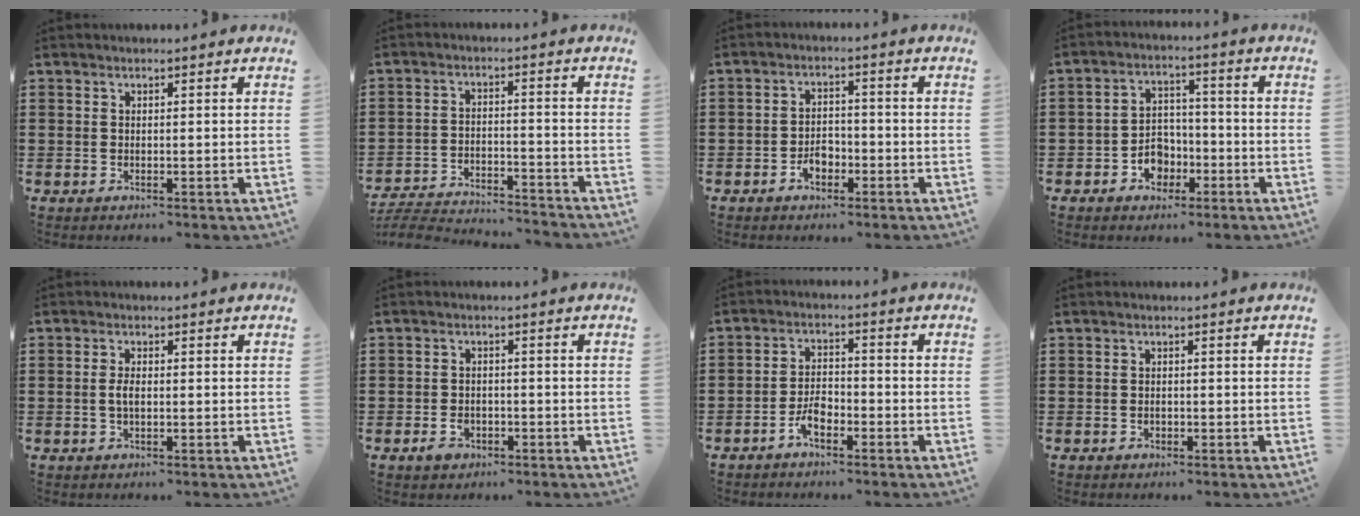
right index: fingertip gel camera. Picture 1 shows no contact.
{"total": 4.7, "force": [-4.6, 0.2, 0.8], "torque": [-0.030, -0.004, -0.098]}
{"total": 3.3, "force": [-1.8, 2.1, 1.8], "torque": [-0.037, 0.002, -0.034]}
{"total": 4.7, "force": [-2.3, 3.6, 2.0], "torque": [-0.042, 0.008, -0.042]}
{"total": 2.3, "force": [-0.2, 1.0, 2.1], "torque": [-0.047, -0.001, -0.007]}
{"total": 2.8, "force": [-1.4, 1.7, 1.6], "torque": [-0.039, -0.005, -0.028]}
{"total": 4.0, "force": [-2.4, 1.7, 2.8], "torque": [-0.061, 0.000, -0.048]}
{"total": 0.6, "force": [-0.2, 0.3, 0.4], "torque": [-0.012, -0.003, -0.004]}